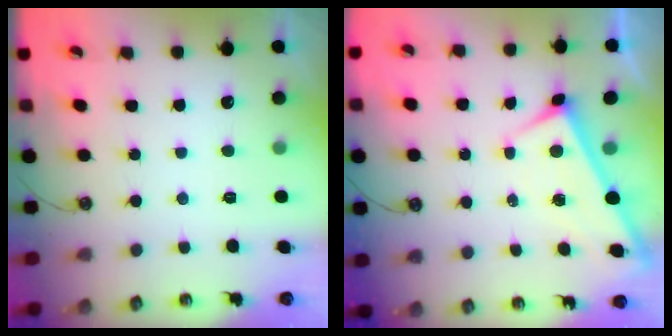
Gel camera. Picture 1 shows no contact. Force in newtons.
{"total": 1.4, "press": 1.3, "slide": 0.5}